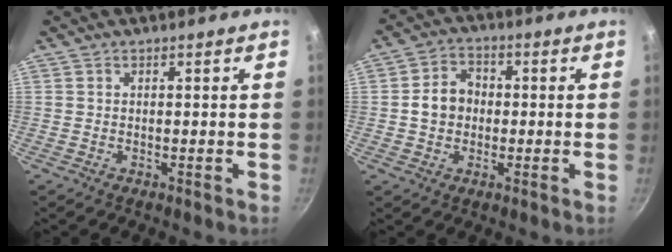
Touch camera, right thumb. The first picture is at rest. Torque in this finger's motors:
{"motor_torque": [-0.44, 0.62, 0.26, -0.69, 0.04]}